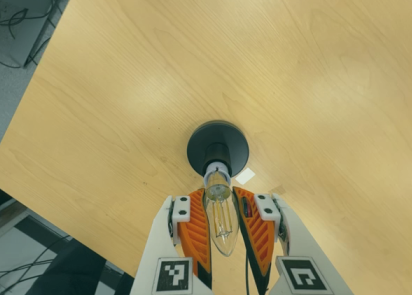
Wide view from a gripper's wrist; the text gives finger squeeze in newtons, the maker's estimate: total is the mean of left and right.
{"total": 18.7, "left": 18.4, "right": 19.0}